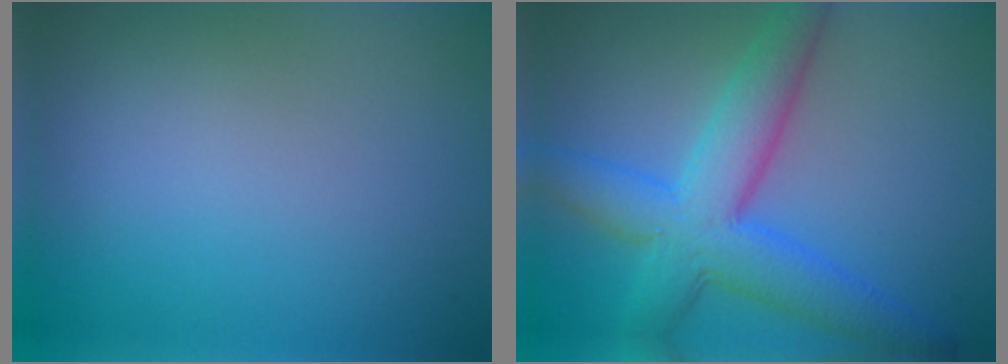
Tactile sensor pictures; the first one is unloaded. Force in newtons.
{"total": 7.0, "press": 7.0, "slide": 0.2}